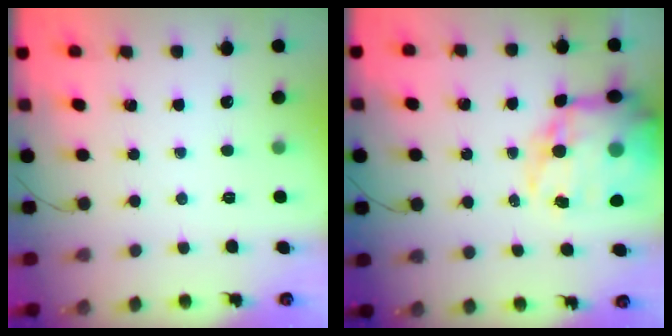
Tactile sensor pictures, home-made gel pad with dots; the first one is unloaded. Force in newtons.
{"total": 23.6, "press": 23.0, "slide": 5.3}